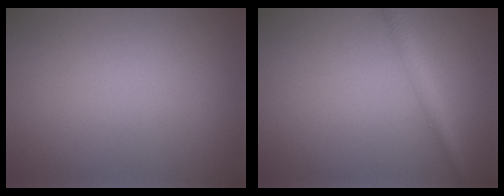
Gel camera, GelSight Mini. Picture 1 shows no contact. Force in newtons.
{"total": 2.2, "press": 2.2, "slide": 0.1}